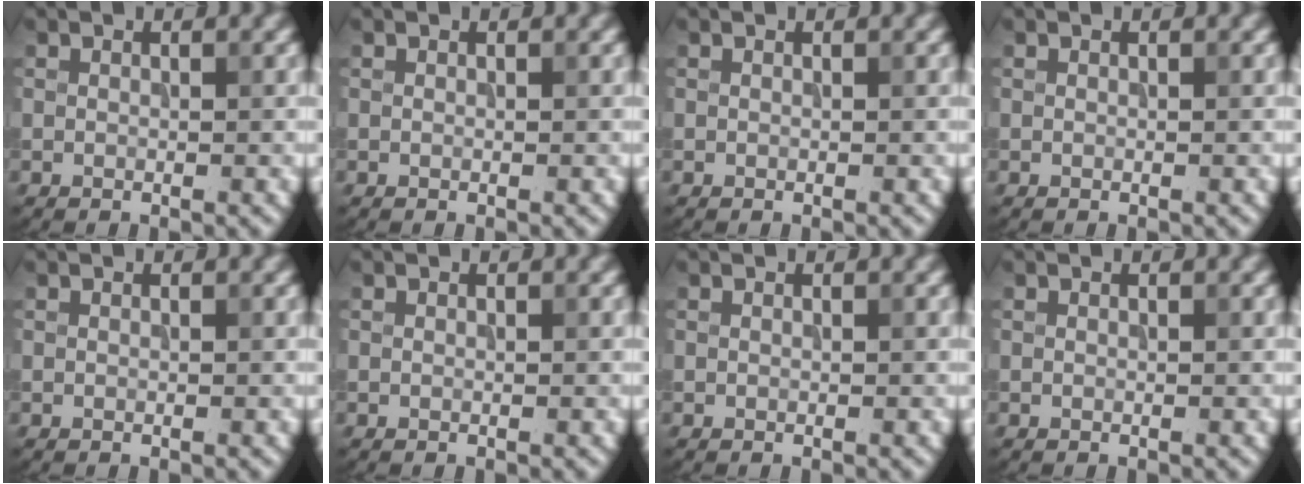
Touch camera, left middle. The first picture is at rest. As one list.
[{"total": 0.0}, {"total": 0.0}, {"total": 0.0}, {"total": 0.0}, {"total": 0.0}, {"total": 0.0}, {"total": 0.0}]